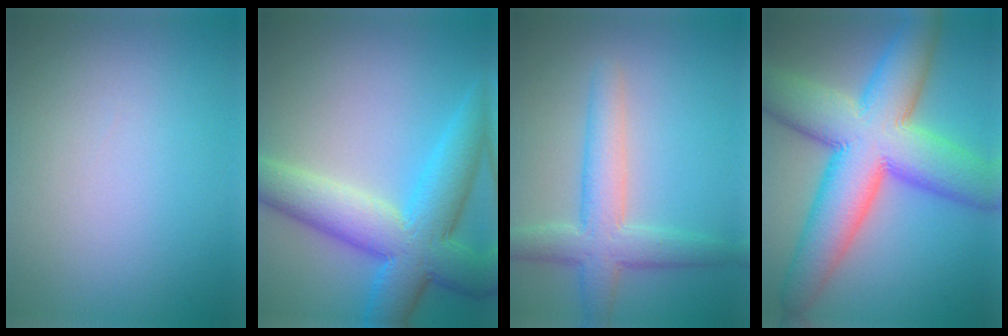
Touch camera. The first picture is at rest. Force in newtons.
{"total": 9.2, "press": 9.2, "slide": 0.4}
{"total": 4.9, "press": 4.9, "slide": 0.2}
{"total": 13.5, "press": 13.5, "slide": 0.3}